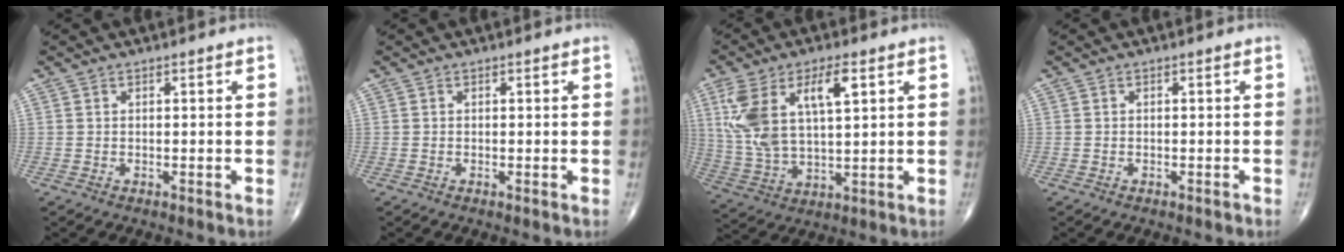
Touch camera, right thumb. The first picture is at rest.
{"total": 0.0}
{"total": 14.9, "force": [5.1, 6.5, 12.3], "torque": [-0.251, -0.005, 0.106]}
{"total": 1.1, "force": [-0.7, 0.7, 0.5], "torque": [-0.006, 0.005, -0.009]}